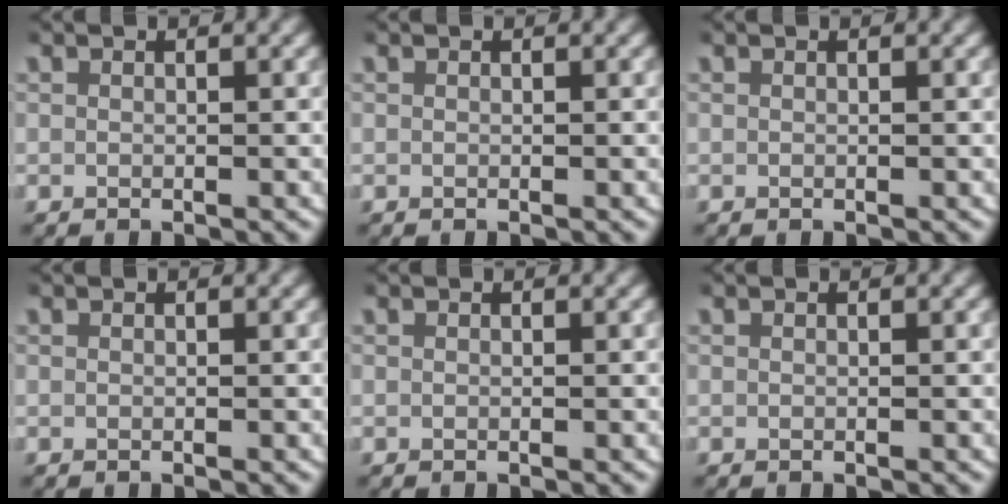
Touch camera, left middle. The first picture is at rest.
{"total": 0.0}
{"total": 0.0}
{"total": 0.0}
{"total": 0.0}
{"total": 0.0}